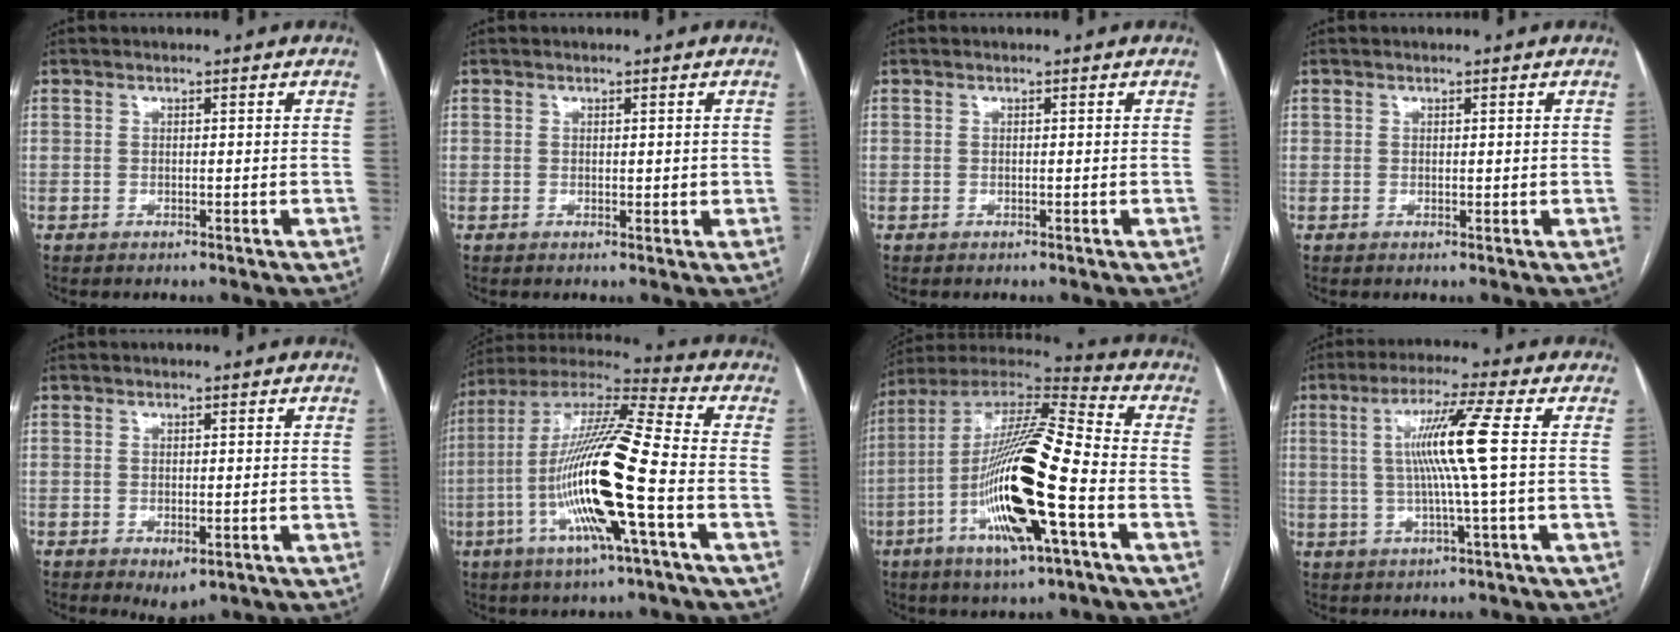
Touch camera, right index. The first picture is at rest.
{"total": 1.7, "force": [0.3, 1.1, 1.3], "torque": [-0.015, -0.003, 0.006]}
{"total": 0.0}
{"total": 0.9, "force": [0.5, 0.7, 0.3], "torque": [0.004, -0.002, 0.005]}
{"total": 2.9, "force": [-1.2, 1.3, 2.3], "torque": [-0.031, -0.005, -0.006]}
{"total": 19.1, "force": [-4.8, 0.5, 18.5], "torque": [-0.368, -0.008, -0.098]}
{"total": 21.5, "force": [-6.0, 2.2, 20.5], "torque": [-0.407, -0.018, -0.111]}
{"total": 9.1, "force": [0.8, -1.7, 8.9], "torque": [-0.168, 0.004, 0.020]}